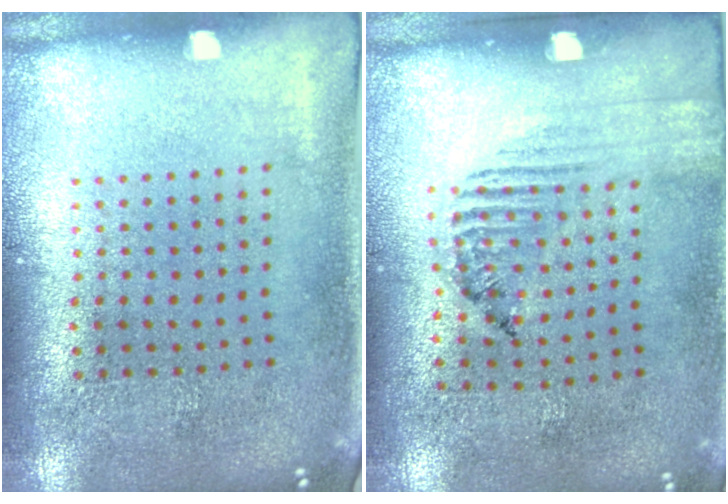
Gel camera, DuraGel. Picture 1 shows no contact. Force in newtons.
{"total": 1.5, "press": 1.1, "slide": 1.1}